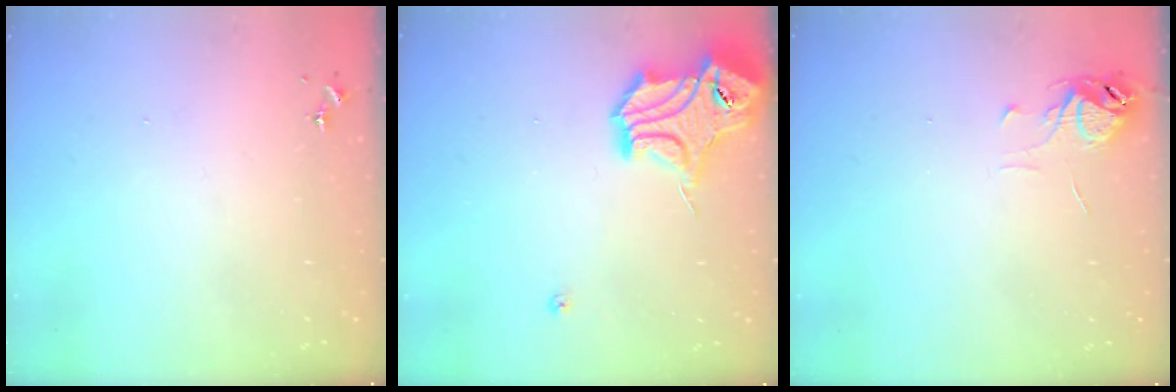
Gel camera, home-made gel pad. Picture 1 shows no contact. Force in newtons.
{"total": 18.1, "press": 17.9, "slide": 2.0}
{"total": 6.4, "press": 6.4, "slide": 0.5}